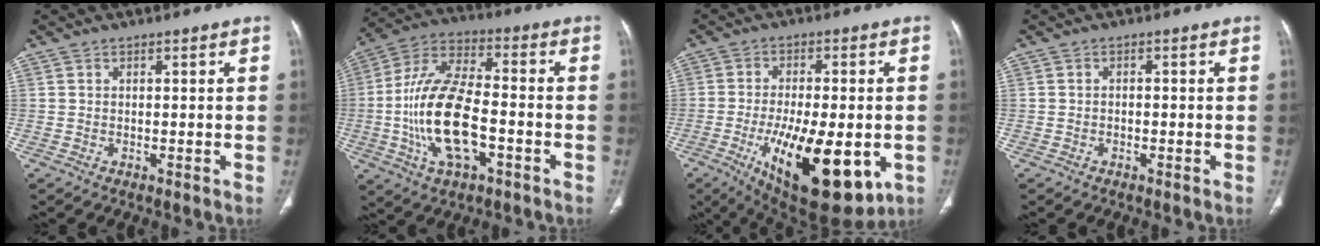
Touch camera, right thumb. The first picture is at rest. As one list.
[{"total": 17.9, "force": [-4.1, 8.3, 15.3], "torque": [-0.302, 0.029, -0.074]}, {"total": 21.5, "force": [-6.6, 8.8, 18.5], "torque": [-0.280, -0.015, -0.080]}, {"total": 0.7, "force": [-0.3, 0.5, 0.4], "torque": [-0.005, 0.003, -0.007]}]